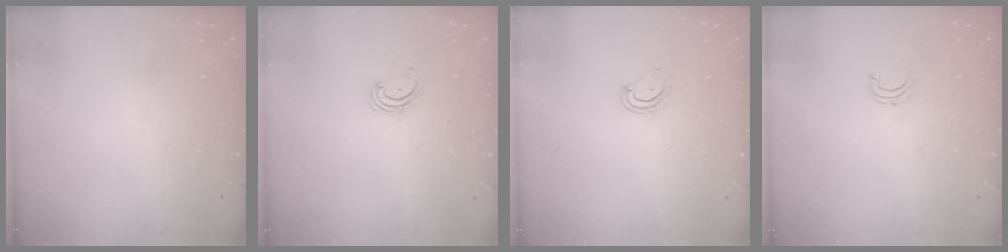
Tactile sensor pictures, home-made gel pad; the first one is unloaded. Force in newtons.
{"total": 2.1, "press": 2.1, "slide": 0.3}
{"total": 4.2, "press": 4.1, "slide": 0.5}
{"total": 3.6, "press": 3.5, "slide": 0.4}